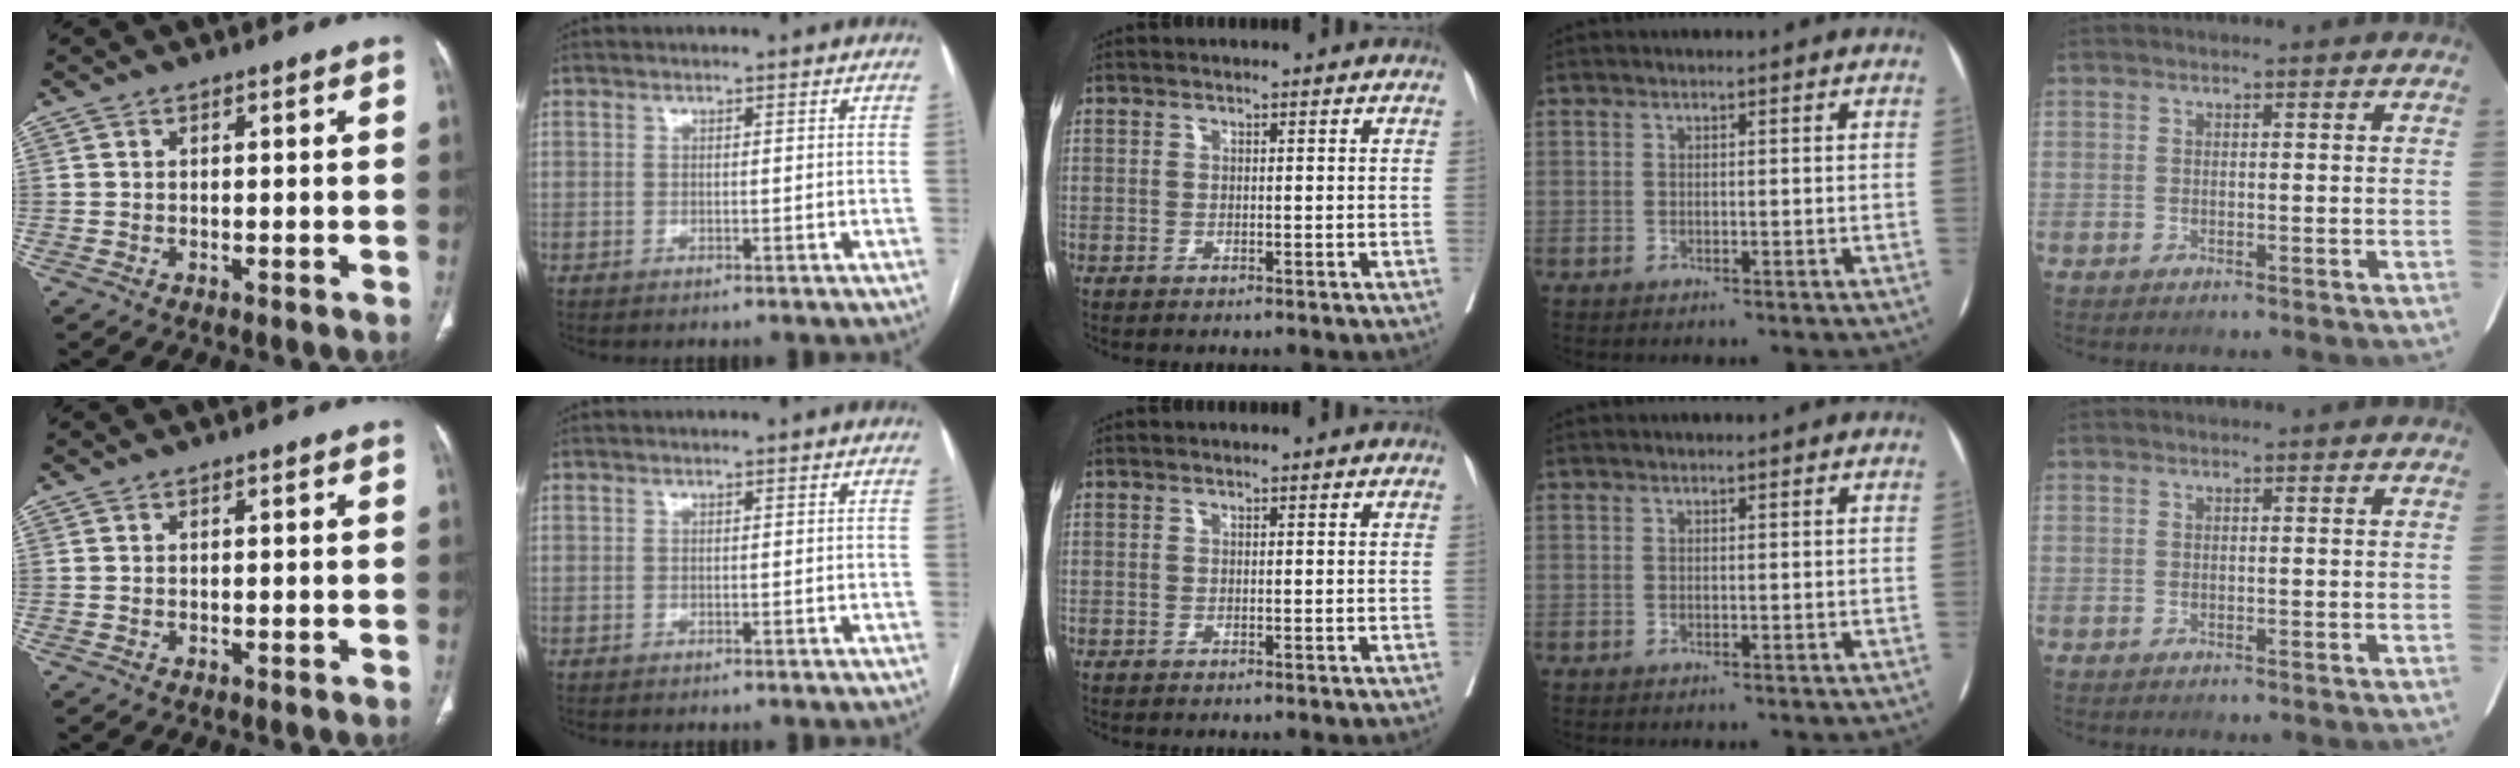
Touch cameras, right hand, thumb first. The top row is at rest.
{}